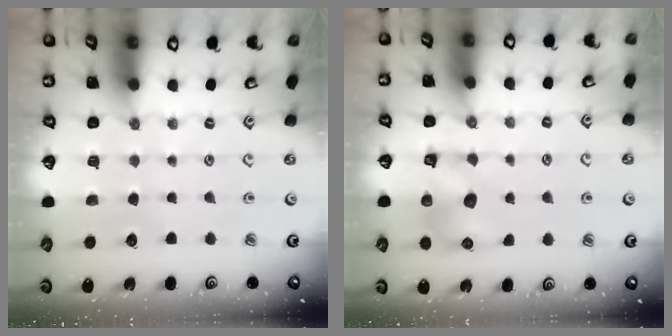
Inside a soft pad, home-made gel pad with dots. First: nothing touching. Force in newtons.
{"total": 7.1, "press": 7.1, "slide": 0.2}